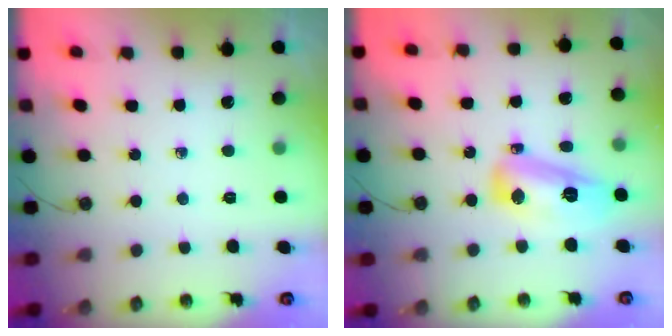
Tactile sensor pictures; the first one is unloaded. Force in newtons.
{"total": 13.8, "press": 13.4, "slide": 3.2}